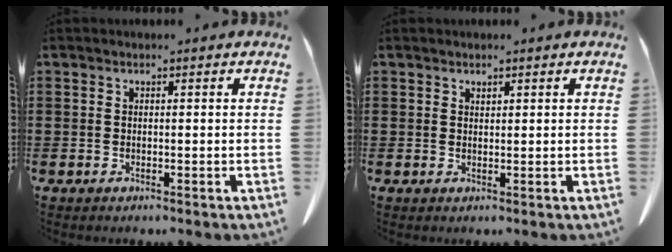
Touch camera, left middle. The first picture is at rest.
{"total": 0.8, "force": [0.7, 0.2, 0.1], "torque": [-0.005, 0.000, 0.014]}